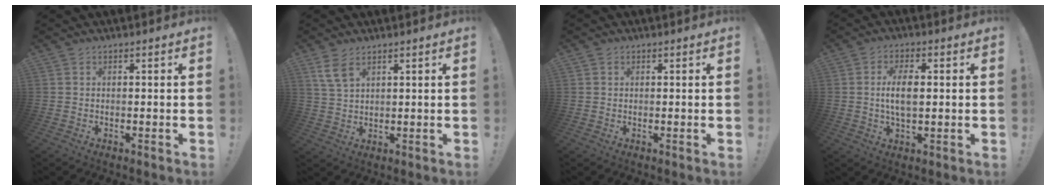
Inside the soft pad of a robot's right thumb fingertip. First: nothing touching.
{"total": 6.3, "force": [3.7, 3.4, 3.8], "torque": [-0.066, -0.012, 0.073]}
{"total": 0.5, "force": [0.3, 0.5, -0.1], "torque": [0.008, -0.002, 0.004]}
{"total": 7.6, "force": [0.6, 3.6, 6.7], "torque": [-0.112, -0.001, 0.005]}